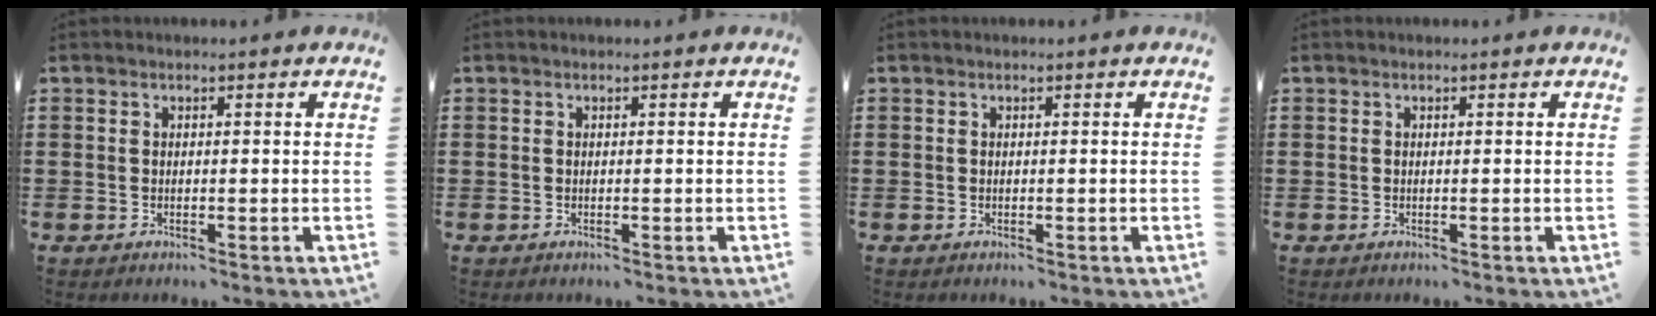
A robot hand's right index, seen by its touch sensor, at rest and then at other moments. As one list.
[{"total": 0.0}, {"total": 0.0}, {"total": 0.0}]